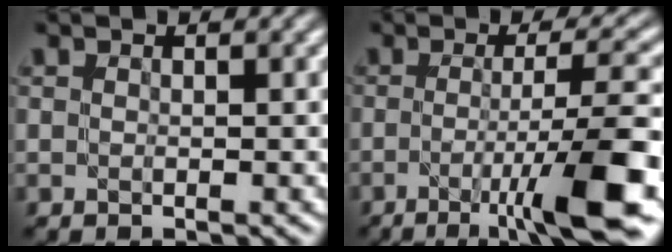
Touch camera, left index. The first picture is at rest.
{"total": 10.4, "force": [-3.4, 1.7, 9.7], "torque": [-0.130, 0.001, -0.058]}